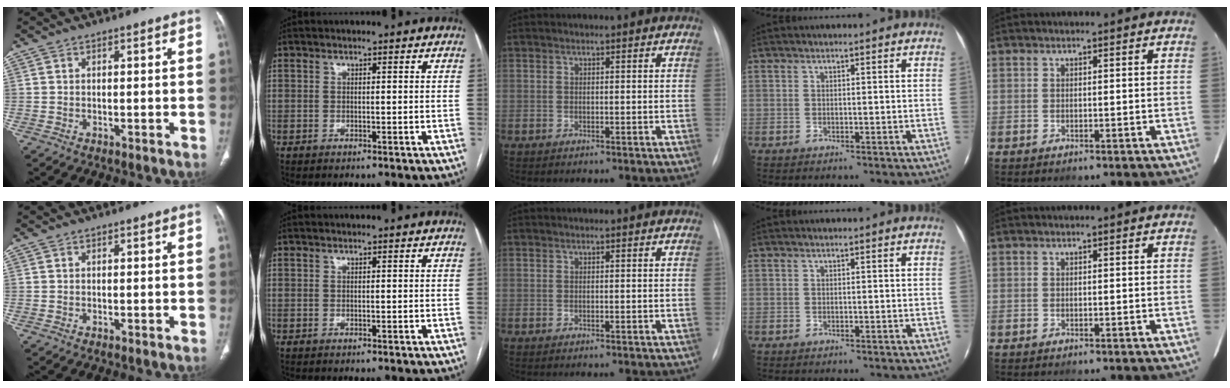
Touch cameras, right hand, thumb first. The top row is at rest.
{}